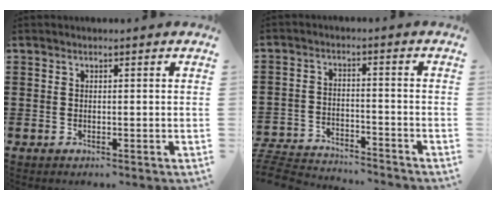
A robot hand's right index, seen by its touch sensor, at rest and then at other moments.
{"total": 4.9, "force": [-4.9, 0.4, 0.6], "torque": [-0.032, -0.003, -0.105]}